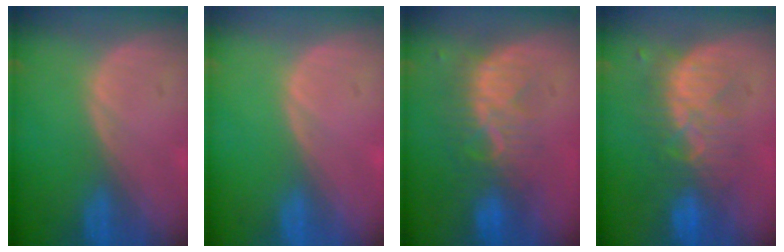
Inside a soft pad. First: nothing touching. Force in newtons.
{"total": 0.0}
{"total": 8.2, "press": 7.4, "slide": 3.6}
{"total": 8.3, "press": 8.1, "slide": 2.0}